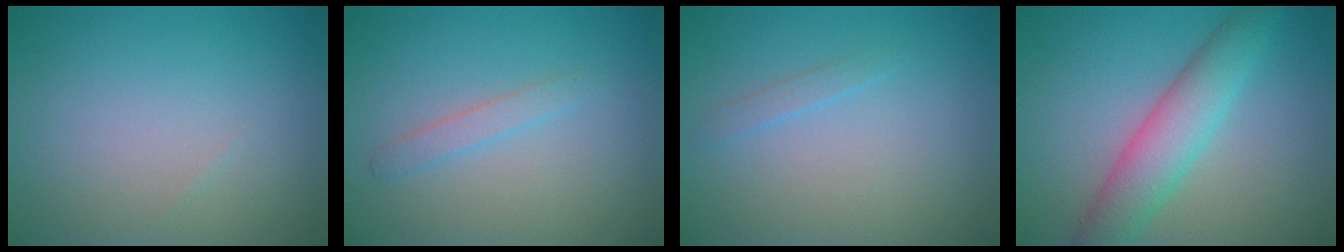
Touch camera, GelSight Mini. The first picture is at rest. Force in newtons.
{"total": 1.3, "press": 1.3, "slide": 0.0}
{"total": 0.8, "press": 0.8, "slide": 0.1}
{"total": 5.1, "press": 5.1, "slide": 0.1}